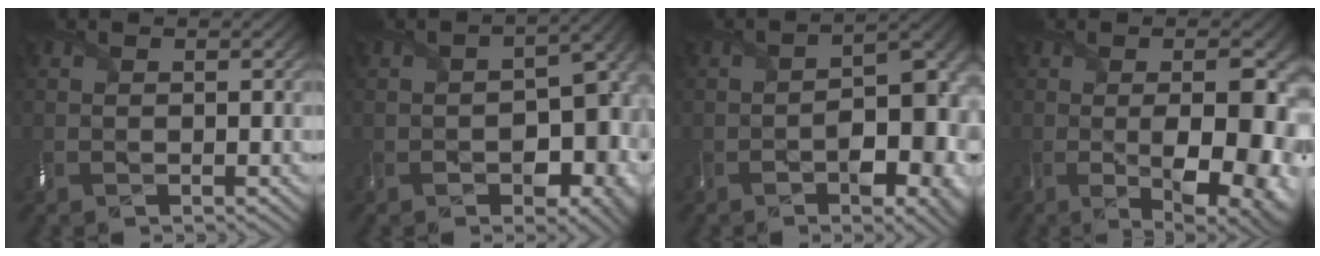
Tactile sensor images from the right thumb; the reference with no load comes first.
{"total": 9.7, "force": [-2.8, 6.1, 7.1], "torque": [-0.095, -0.029, -0.027]}
{"total": 10.8, "force": [-3.7, 5.3, 8.7], "torque": [-0.121, -0.017, -0.054]}
{"total": 12.0, "force": [-1.7, 5.2, 10.7], "torque": [-0.134, -0.018, -0.018]}